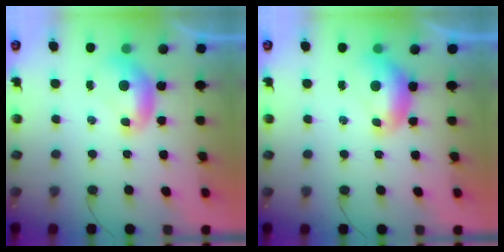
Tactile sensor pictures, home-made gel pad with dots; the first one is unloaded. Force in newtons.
{"total": 0.0}